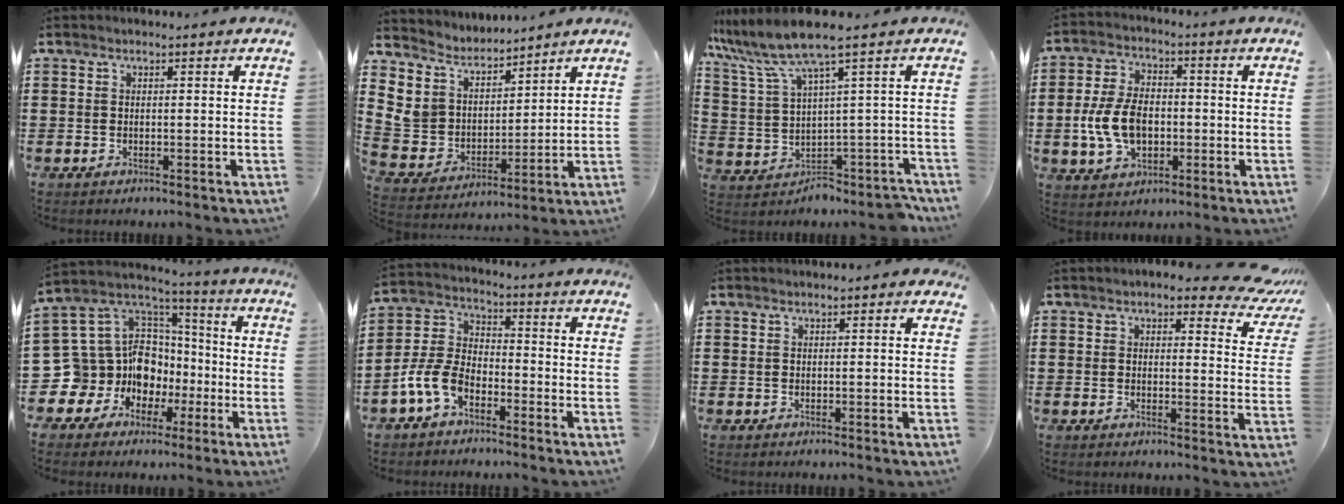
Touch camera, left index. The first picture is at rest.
{"total": 6.8, "force": [4.8, 4.8, 0.8], "torque": [-0.072, -0.040, 0.087]}
{"total": 6.3, "force": [2.5, 1.0, 5.7], "torque": [-0.132, -0.029, 0.037]}
{"total": 8.8, "force": [-1.3, 5.6, 6.7], "torque": [-0.162, 0.004, -0.030]}
{"total": 13.4, "force": [-3.1, 12.5, 3.8], "torque": [-0.130, -0.027, -0.031]}
{"total": 7.1, "force": [-4.4, 3.7, 4.1], "torque": [-0.122, -0.002, -0.093]}
{"total": 0.8, "force": [0.5, 0.3, 0.5], "torque": [-0.011, 0.003, 0.010]}
{"total": 5.3, "force": [4.5, 1.2, 2.6], "torque": [-0.043, -0.021, 0.075]}